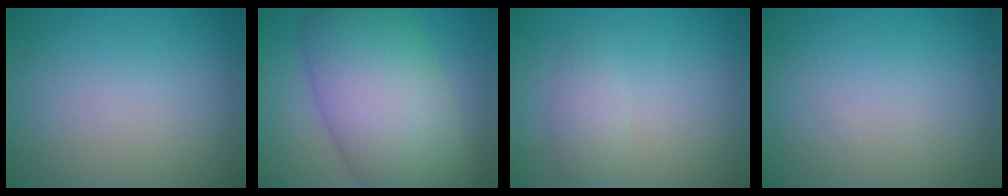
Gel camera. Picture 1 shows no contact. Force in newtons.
{"total": 12.2, "press": 12.1, "slide": 0.8}
{"total": 1.6, "press": 1.6, "slide": 0.1}
{"total": 0.0}